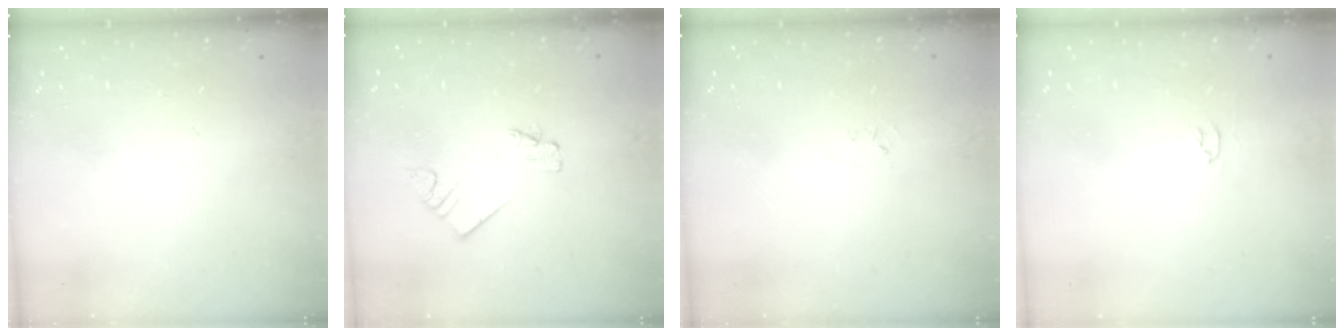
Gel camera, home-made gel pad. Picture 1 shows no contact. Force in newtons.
{"total": 2.0, "press": 2.0, "slide": 0.3}
{"total": 2.6, "press": 2.6, "slide": 0.4}
{"total": 2.0, "press": 2.0, "slide": 0.3}